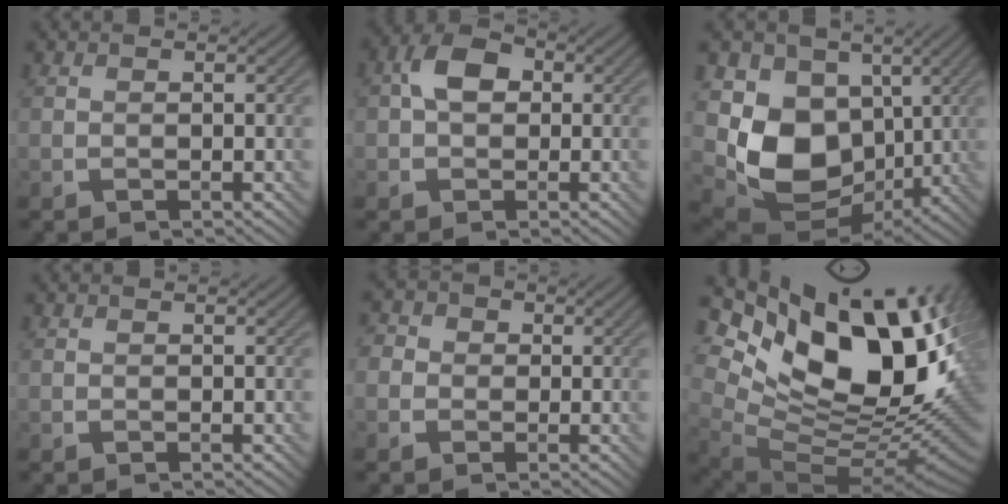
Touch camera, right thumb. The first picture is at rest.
{"total": 5.0, "force": [0.2, 3.7, 3.5], "torque": [-0.061, 0.013, -0.008]}
{"total": 11.5, "force": [0.4, 9.0, 7.1], "torque": [-0.146, -0.031, 0.009]}
{"total": 0.0}
{"total": 4.2, "force": [0.0, 3.9, 1.3], "torque": [-0.035, 0.010, -0.023]}
{"total": 20.2, "force": [8.6, 10.6, 14.9], "torque": [-0.263, 0.004, 0.168]}